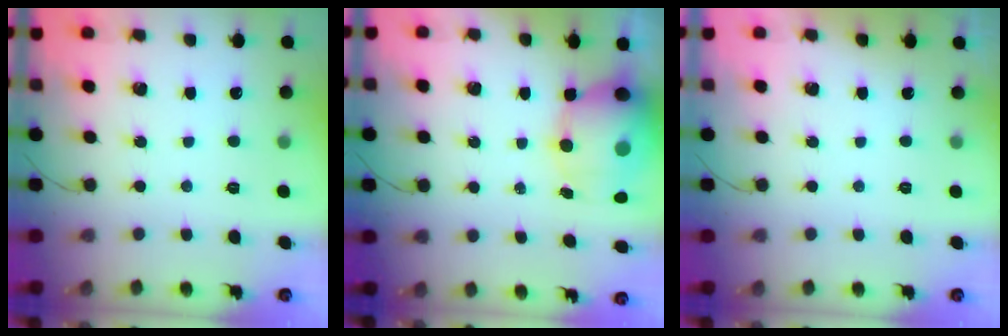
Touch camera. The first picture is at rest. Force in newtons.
{"total": 13.1, "press": 12.8, "slide": 3.0}
{"total": 0.0}